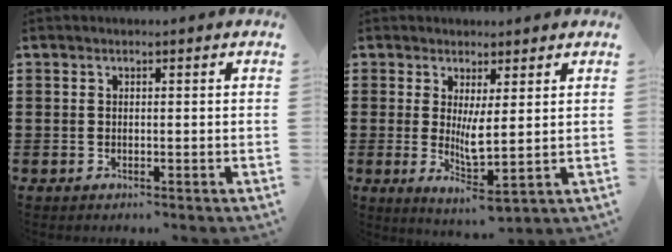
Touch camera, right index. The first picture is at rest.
{"total": 4.4, "force": [1.4, 0.5, 4.2], "torque": [-0.067, -0.022, 0.023]}